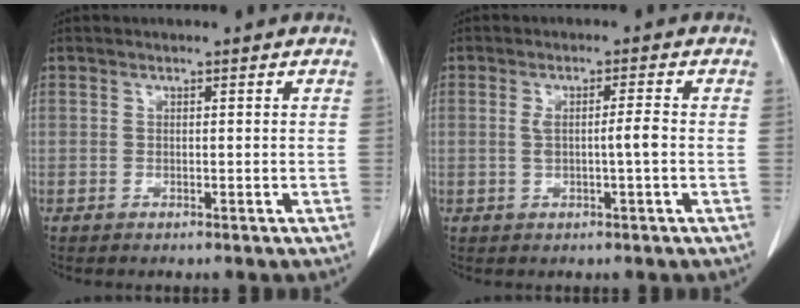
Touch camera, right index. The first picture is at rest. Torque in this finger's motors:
{"motor_torque": [0.58, -0.22, 0.06, 0.06]}